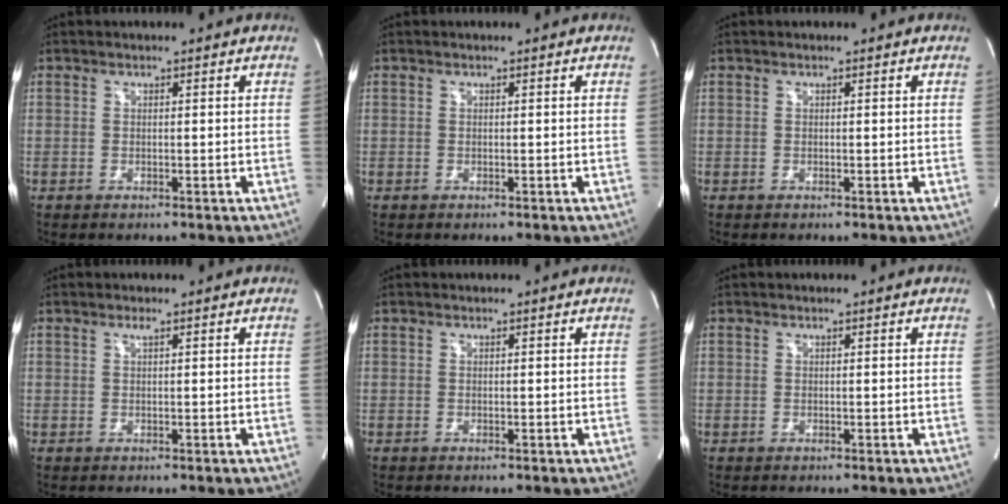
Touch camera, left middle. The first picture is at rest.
{"total": 0.0}
{"total": 0.0}
{"total": 0.6, "force": [0.4, 0.0, 0.5], "torque": [-0.011, 0.001, 0.007]}
{"total": 0.0}
{"total": 0.0}